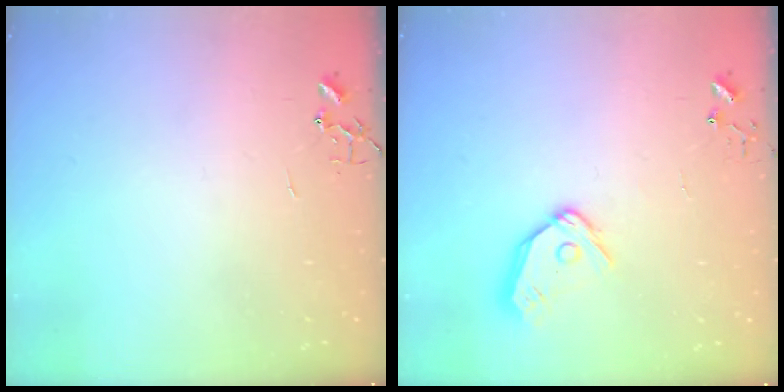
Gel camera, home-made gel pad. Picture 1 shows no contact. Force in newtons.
{"total": 11.2, "press": 11.1, "slide": 1.3}